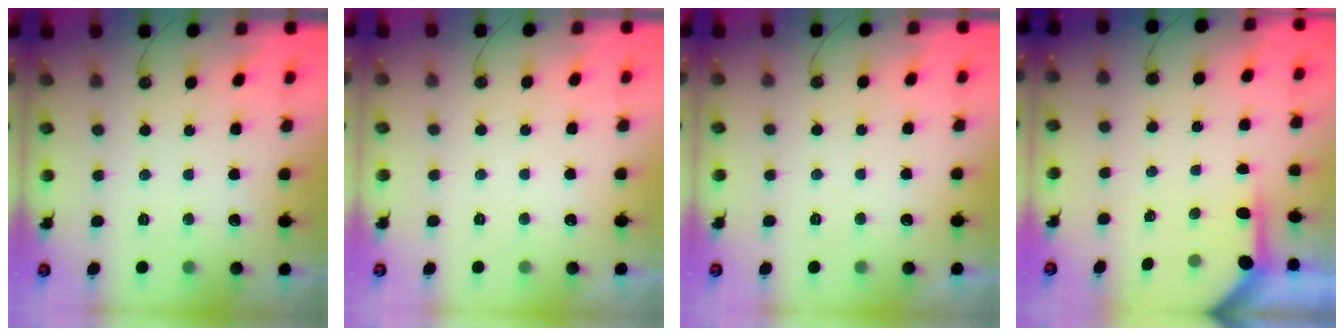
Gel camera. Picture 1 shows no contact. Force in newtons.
{"total": 0.0}
{"total": 0.0}
{"total": 4.0, "press": 4.0, "slide": 0.3}